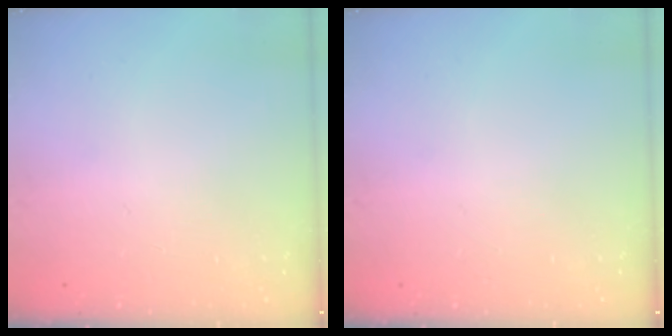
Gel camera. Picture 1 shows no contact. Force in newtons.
{"total": 0.0}